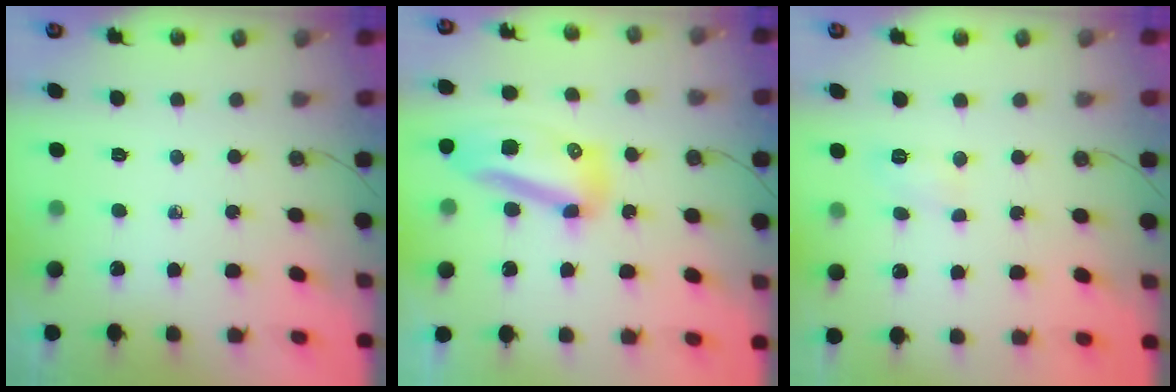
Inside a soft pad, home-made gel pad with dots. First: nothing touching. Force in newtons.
{"total": 12.3, "press": 12.2, "slide": 1.3}
{"total": 5.2, "press": 5.2, "slide": 0.6}